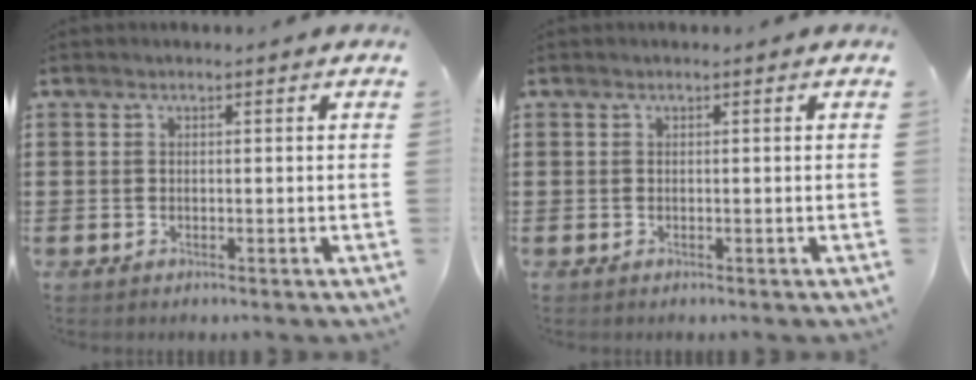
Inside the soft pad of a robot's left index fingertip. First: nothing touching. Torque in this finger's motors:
{"motor_torque": [-0.03, -0.01, 0.00, -0.01]}